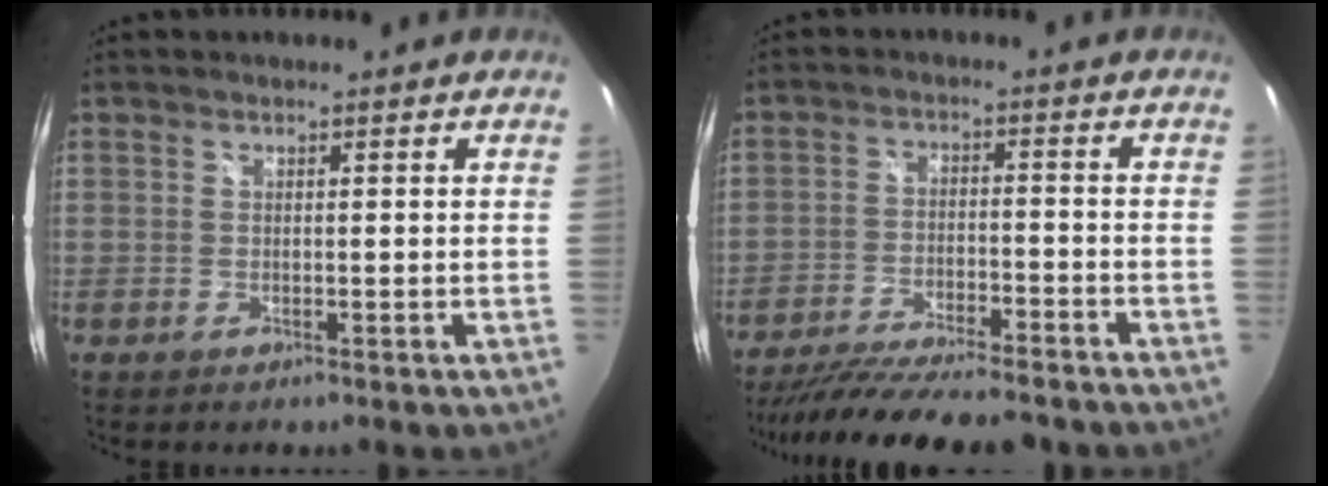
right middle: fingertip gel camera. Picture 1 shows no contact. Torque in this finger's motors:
{"motor_torque": [1.07, -1.07, 0.28, 0.08]}